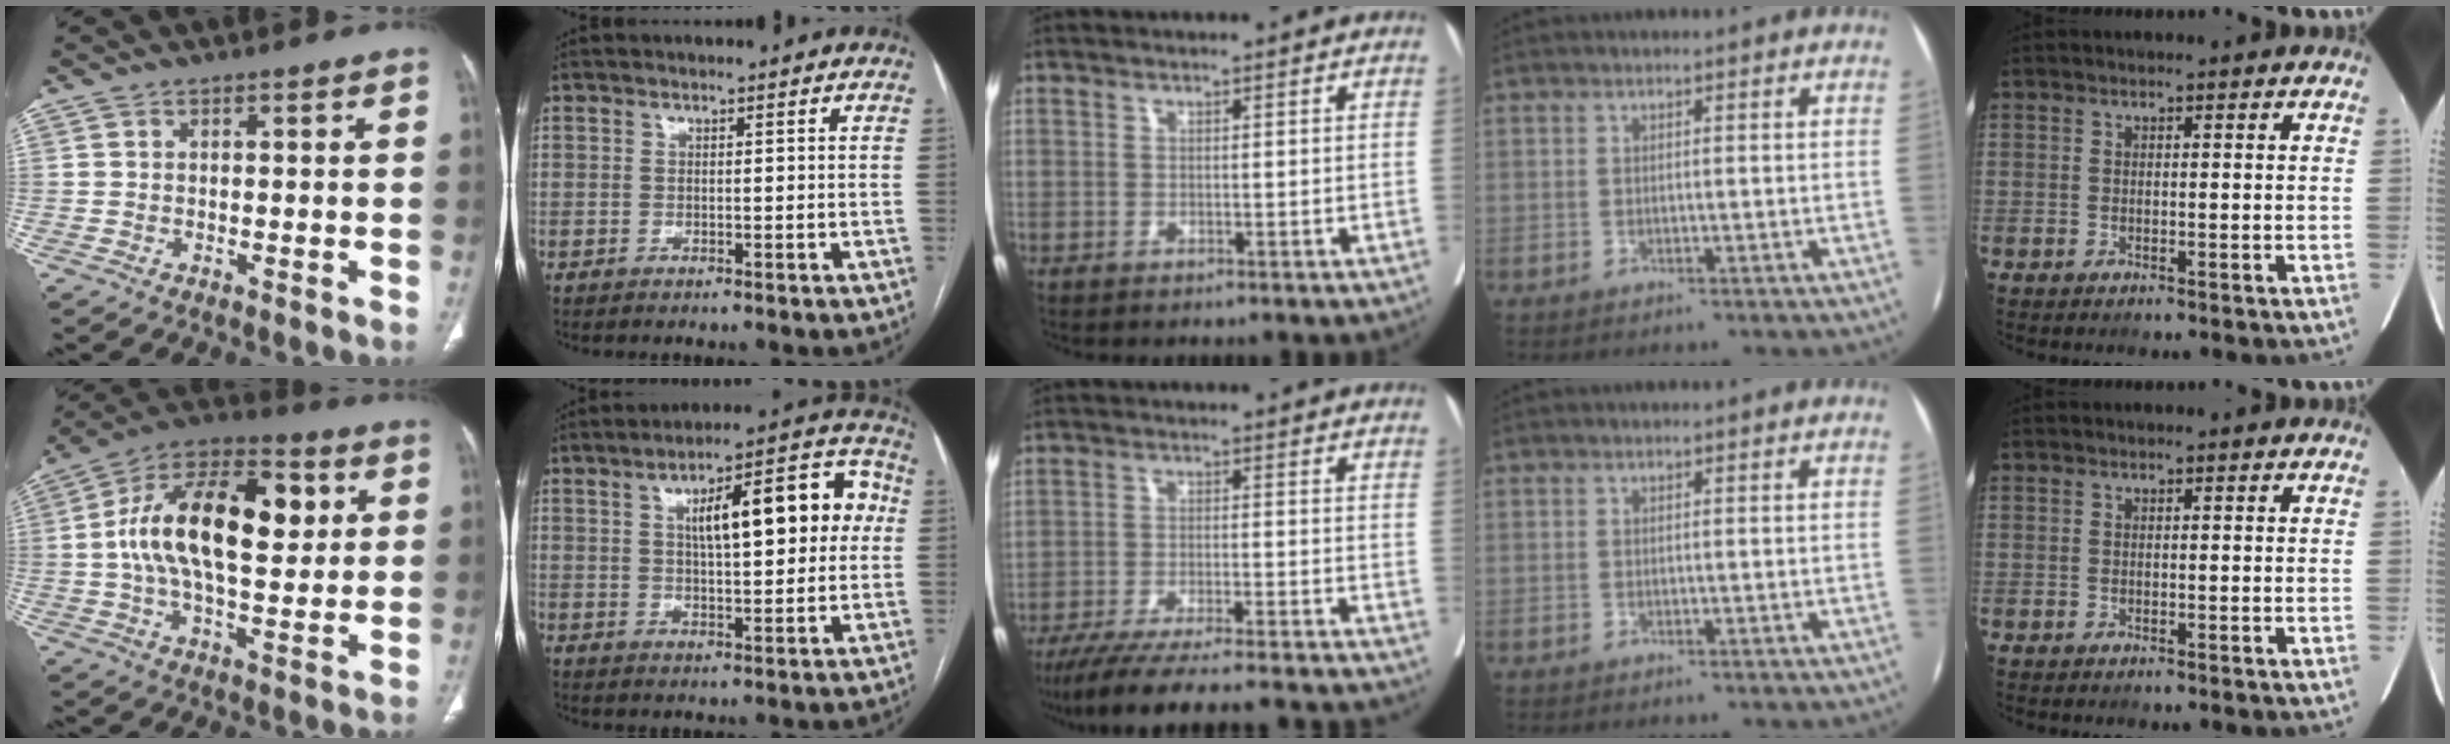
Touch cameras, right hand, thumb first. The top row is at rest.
{"thumb": {"total": 22.0, "force": [3.5, 11.1, 18.7], "torque": [-0.303, 0.020, 0.047]}, "index": {"total": 14.8, "force": [3.0, 4.4, 13.9], "torque": [-0.188, 0.046, 0.044]}, "middle": {"total": 20.6, "force": [-18.7, 0.3, 8.5], "torque": [-0.116, -0.042, -0.263]}}